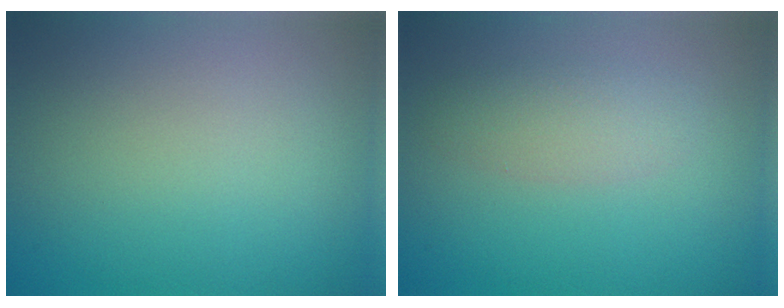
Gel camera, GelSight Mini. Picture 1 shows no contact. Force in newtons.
{"total": 2.5, "press": 2.5, "slide": 0.2}